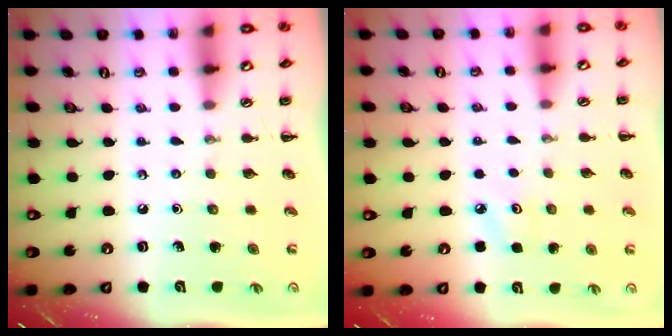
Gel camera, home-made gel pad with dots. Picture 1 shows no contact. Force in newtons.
{"total": 5.4, "press": 5.2, "slide": 1.7}